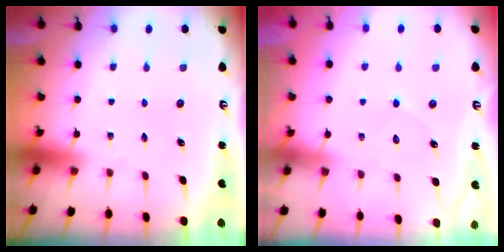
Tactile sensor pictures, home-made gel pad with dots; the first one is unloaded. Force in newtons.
{"total": 4.4, "press": 4.4, "slide": 0.3}